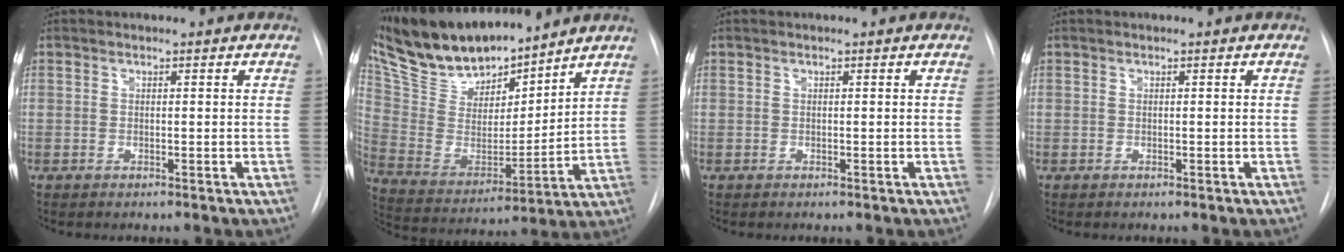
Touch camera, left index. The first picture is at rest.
{"total": 18.2, "force": [16.1, 4.9, 7.0], "torque": [-0.137, 0.004, 0.305]}
{"total": 0.0}
{"total": 0.0}